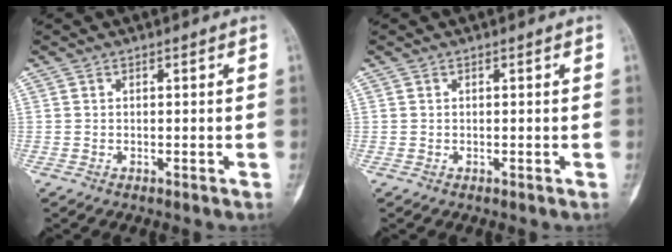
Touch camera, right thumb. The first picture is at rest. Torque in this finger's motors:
{"motor_torque": [0.00, 0.00, 0.17, 0.06, 0.00]}